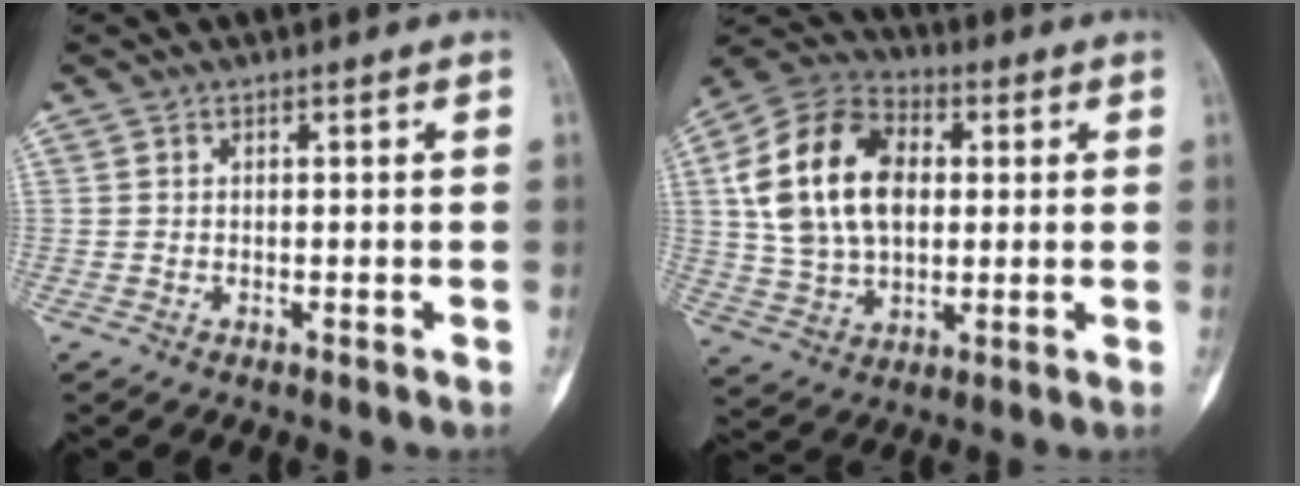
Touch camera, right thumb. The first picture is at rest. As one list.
[{"total": 19.1, "force": [2.9, 13.0, 13.7], "torque": [-0.234, 0.020, 0.052]}]